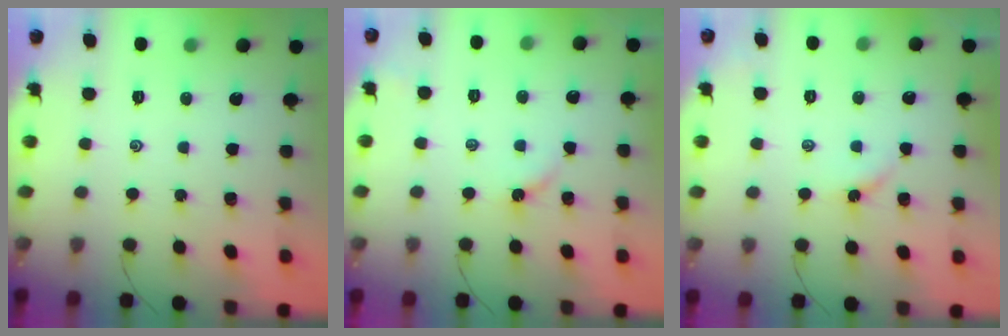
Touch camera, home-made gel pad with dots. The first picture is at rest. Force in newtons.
{"total": 3.2, "press": 3.1, "slide": 0.5}
{"total": 3.2, "press": 3.2, "slide": 0.2}